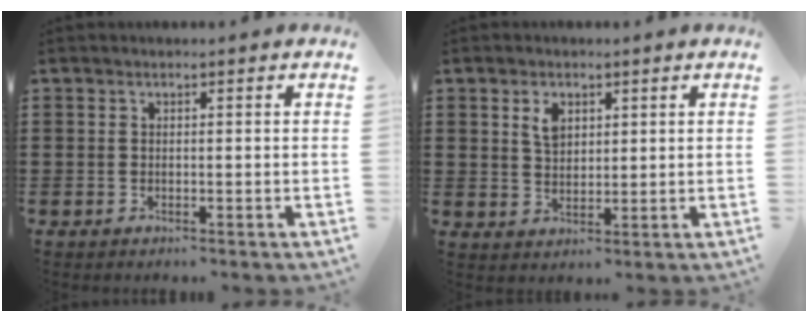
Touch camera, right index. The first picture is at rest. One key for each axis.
{"total": 3.3, "fx": 1.5, "fy": 2.0, "fz": 2.2, "tx": -0.042, "ty": 0.004, "tz": 0.026}